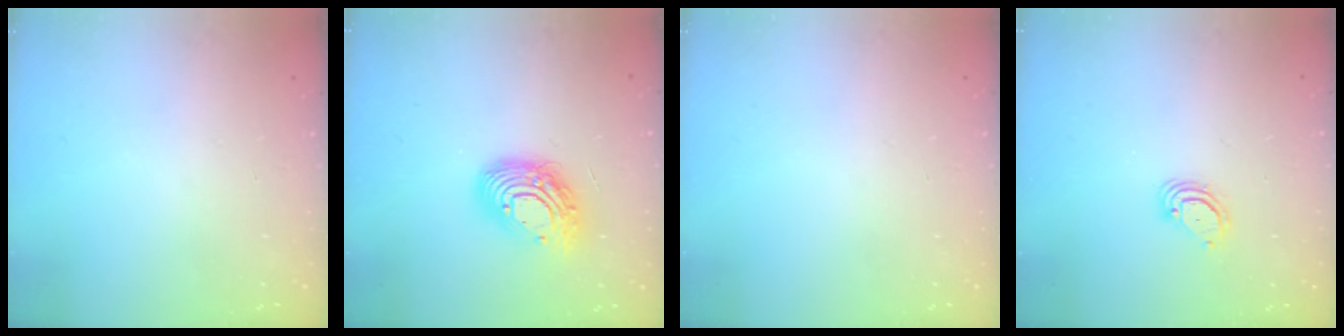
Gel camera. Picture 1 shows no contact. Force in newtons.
{"total": 14.4, "press": 14.3, "slide": 1.3}
{"total": 0.0}
{"total": 3.5, "press": 3.5, "slide": 0.3}